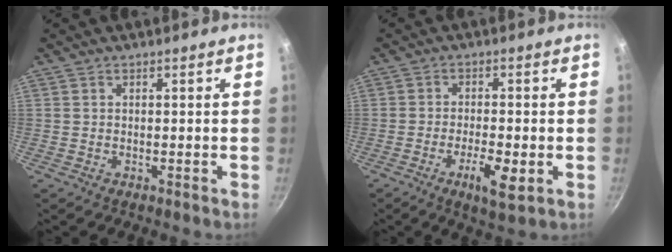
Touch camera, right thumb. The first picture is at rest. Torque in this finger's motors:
{"motor_torque": [-0.11, 0.26, 0.30, 0.19, -0.02]}